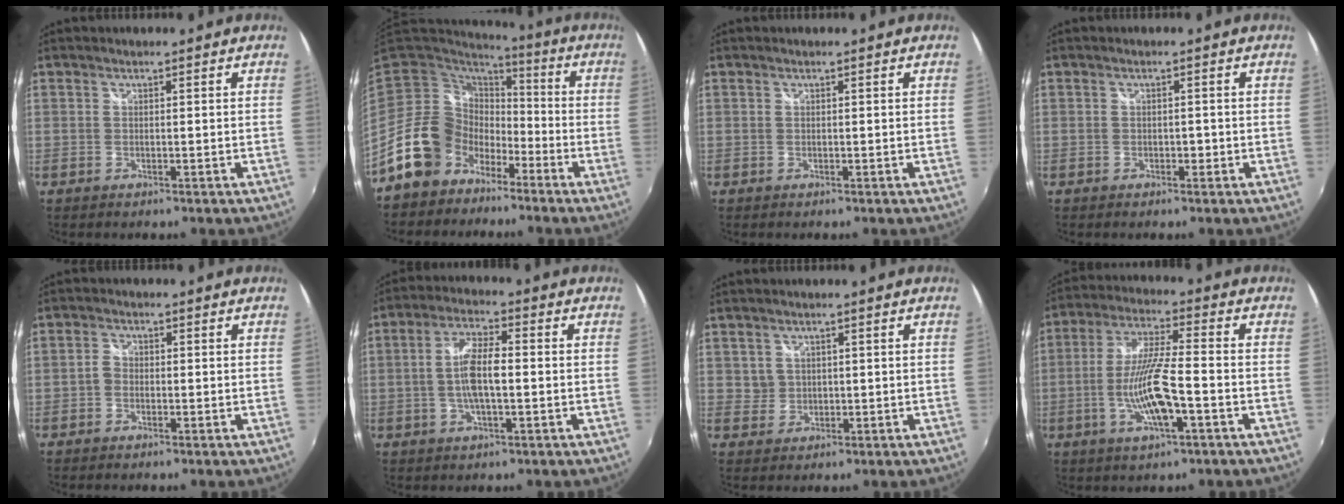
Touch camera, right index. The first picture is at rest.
{"total": 15.6, "force": [-9.4, 11.3, 5.1], "torque": [-0.122, 0.017, -0.164]}
{"total": 0.0}
{"total": 1.0, "force": [-0.4, 0.8, 0.5], "torque": [-0.008, 0.001, -0.005]}
{"total": 1.7, "force": [-0.9, 1.3, 0.7], "torque": [-0.013, 0.005, -0.021]}
{"total": 7.6, "force": [-0.7, 2.2, 7.2], "torque": [-0.141, 0.006, -0.015]}
{"total": 2.0, "force": [0.8, 1.9, 0.0], "torque": [0.007, 0.006, 0.015]}
{"total": 11.6, "force": [-3.8, 1.9, 10.8], "torque": [-0.218, -0.006, -0.070]}